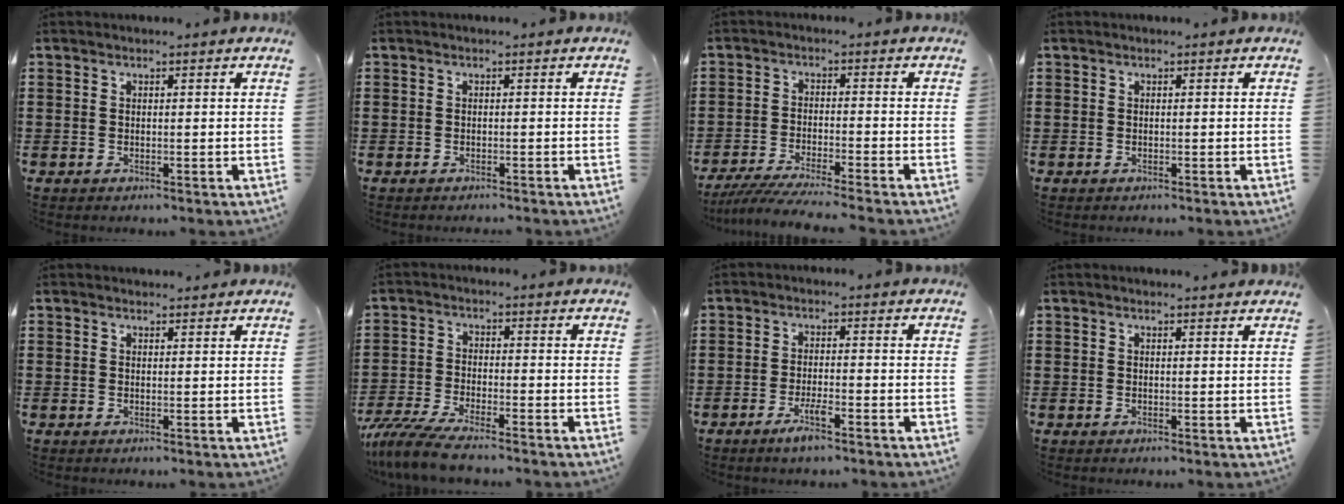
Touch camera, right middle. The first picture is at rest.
{"total": 0.6, "force": [-0.6, 0.0, 0.0], "torque": [-0.002, -0.002, -0.011]}
{"total": 4.5, "force": [-4.2, -0.3, 1.6], "torque": [-0.040, -0.017, -0.086]}
{"total": 0.0}
{"total": 1.0, "force": [0.9, 0.3, 0.0], "torque": [0.006, -0.002, 0.015]}
{"total": 5.7, "force": [-5.1, 0.3, 2.7], "torque": [-0.077, -0.019, -0.104]}
{"total": 3.7, "force": [-2.3, 0.5, 2.9], "torque": [-0.060, 0.000, -0.046]}
{"total": 0.8, "force": [0.7, -0.1, 0.2], "torque": [0.004, -0.005, 0.013]}